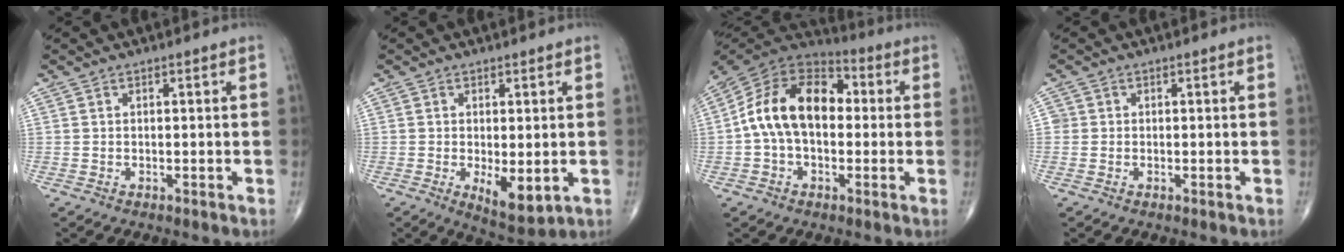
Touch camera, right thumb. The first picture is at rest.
{"total": 6.5, "force": [-1.2, 2.7, 5.8], "torque": [-0.085, -0.021, -0.008]}
{"total": 16.2, "force": [0.6, 10.5, 12.3], "torque": [-0.199, 0.042, -0.003]}
{"total": 1.1, "force": [-0.1, 1.1, 0.2], "torque": [0.005, 0.003, -0.004]}